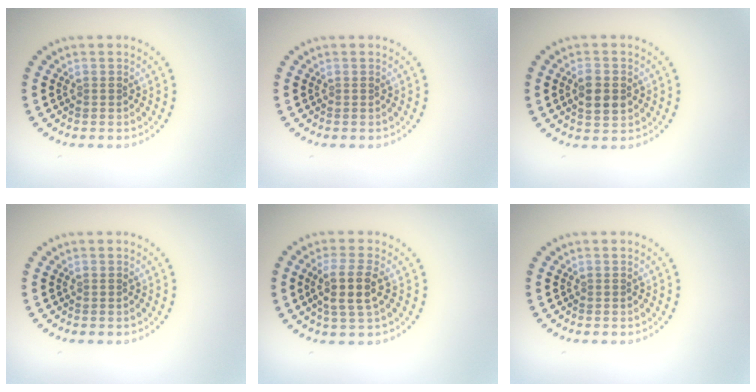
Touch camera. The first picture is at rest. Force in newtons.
{"total": 0.0}
{"total": 3.0, "press": 3.0, "slide": 0.2}
{"total": 0.0}
{"total": 3.2, "press": 2.8, "slide": 1.5}
{"total": 0.0}